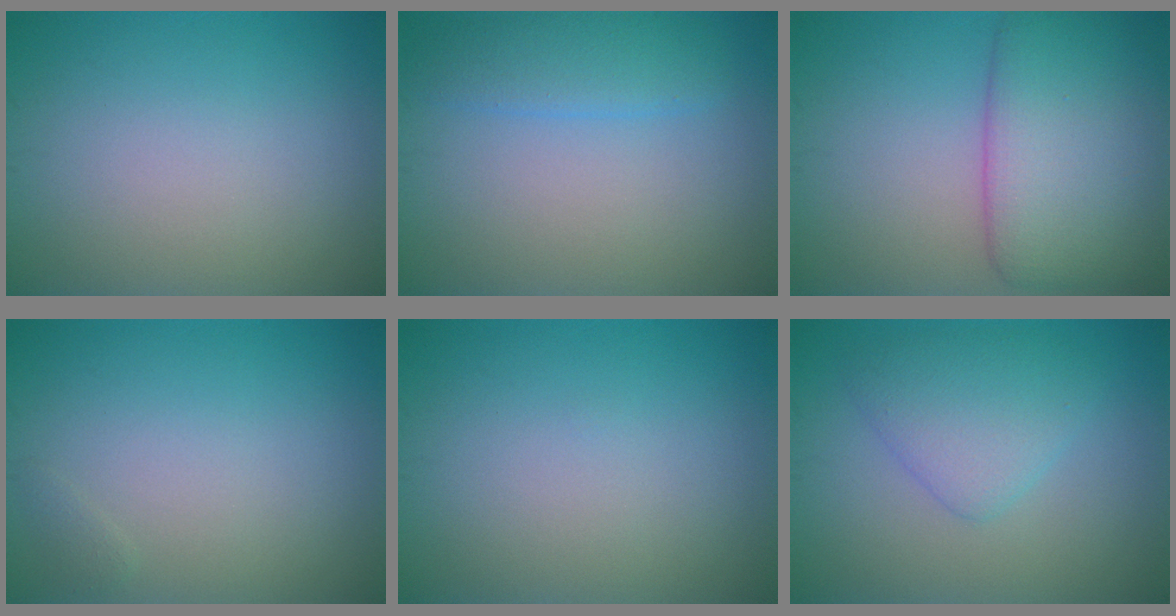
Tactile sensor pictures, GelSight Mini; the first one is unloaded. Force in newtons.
{"total": 2.8, "press": 2.8, "slide": 0.3}
{"total": 7.5, "press": 7.5, "slide": 0.7}
{"total": 0.6, "press": 0.5, "slide": 0.1}
{"total": 0.0}
{"total": 3.5, "press": 3.5, "slide": 0.2}